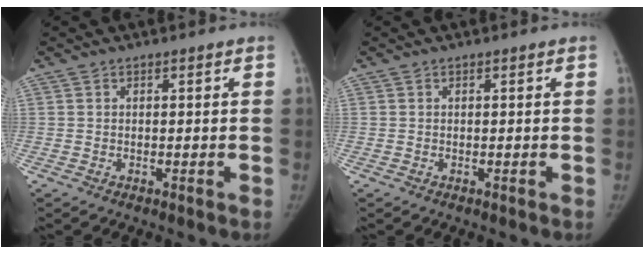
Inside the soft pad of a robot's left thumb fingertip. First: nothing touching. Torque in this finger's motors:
{"motor_torque": [0.01, 0.00, 0.25, -0.13, 0.00]}